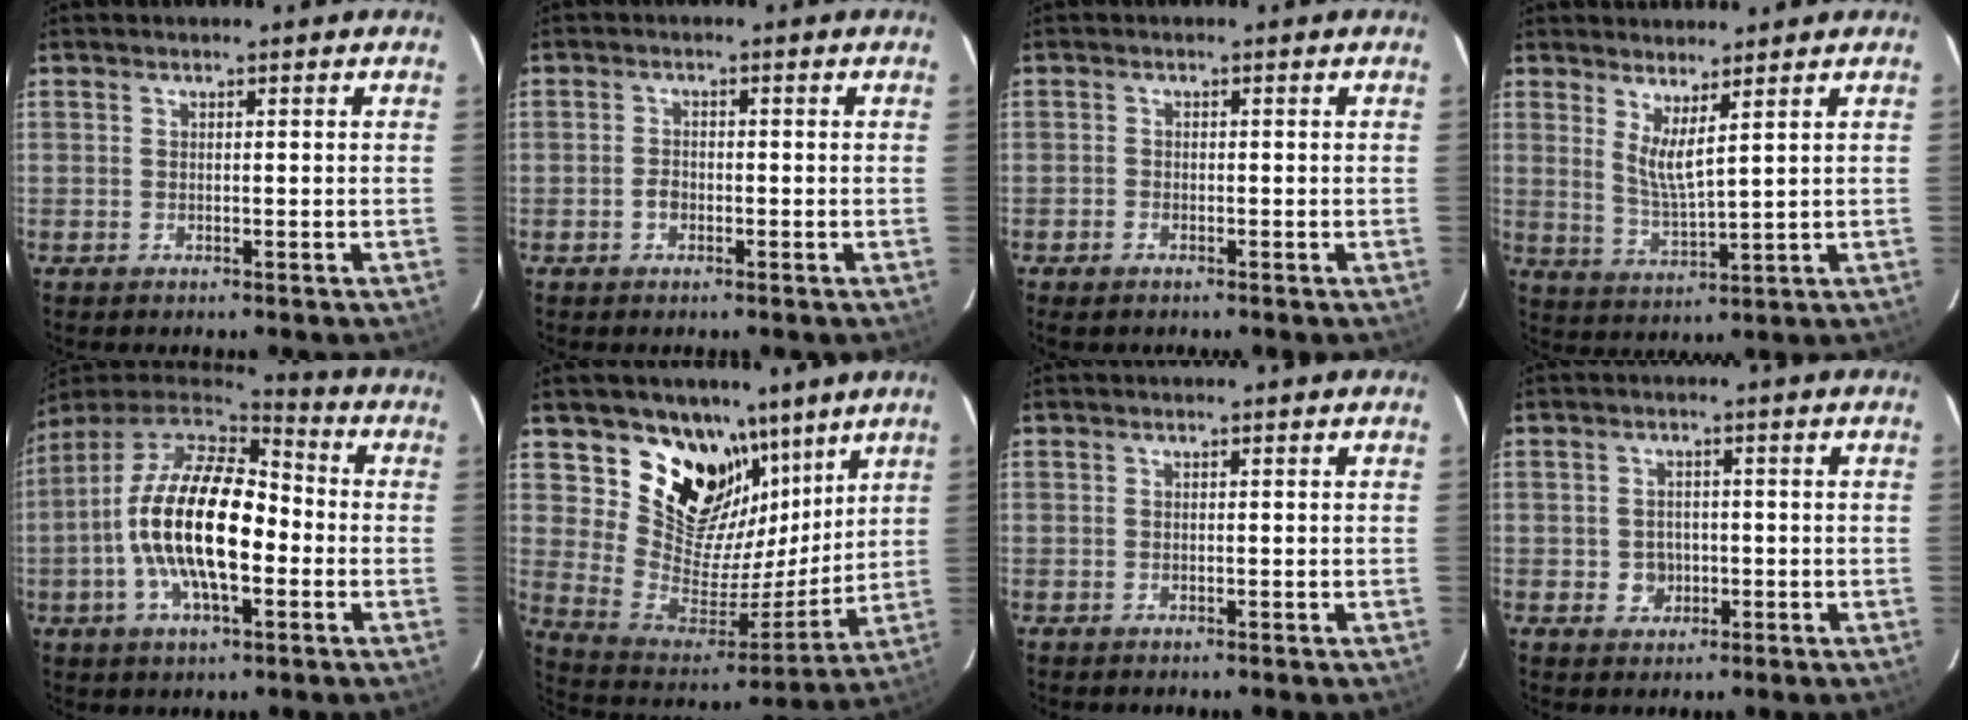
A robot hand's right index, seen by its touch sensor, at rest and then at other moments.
{"total": 1.9, "force": [-0.8, 1.5, 1.0], "torque": [-0.021, 0.005, -0.015]}
{"total": 1.7, "force": [-1.3, 0.9, 0.6], "torque": [-0.018, -0.001, -0.026]}
{"total": 5.1, "force": [3.2, 0.4, 4.0], "torque": [-0.075, -0.017, 0.059]}
{"total": 18.5, "force": [-2.9, 7.8, 16.5], "torque": [-0.312, 0.000, -0.059]}
{"total": 18.2, "force": [11.7, 11.9, 7.2], "torque": [-0.151, -0.019, 0.223]}
{"total": 0.0}
{"total": 3.4, "force": [-0.6, 3.2, 1.1], "torque": [-0.023, 0.008, -0.001]}